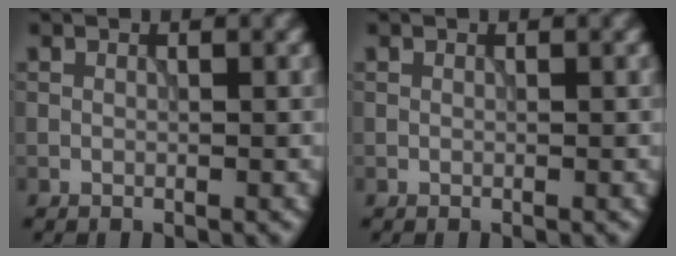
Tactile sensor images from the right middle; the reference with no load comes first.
{"total": 0.0}